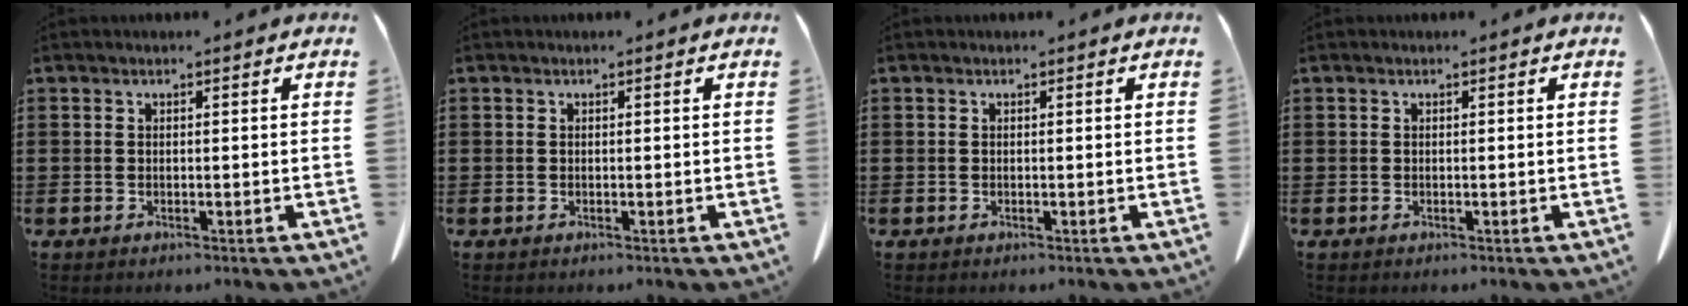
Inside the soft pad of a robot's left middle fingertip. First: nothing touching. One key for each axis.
{"total": 0.0}
{"total": 0.0}
{"total": 0.0}